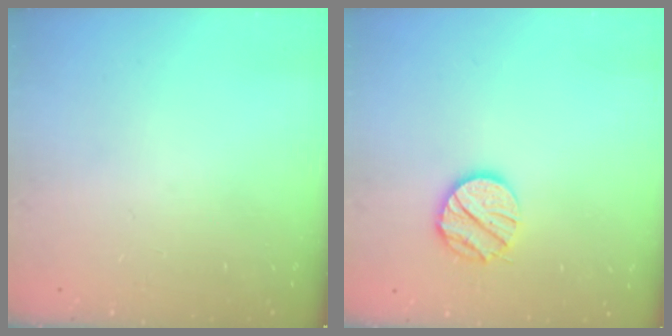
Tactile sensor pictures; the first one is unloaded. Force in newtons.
{"total": 12.2, "press": 12.1, "slide": 1.4}